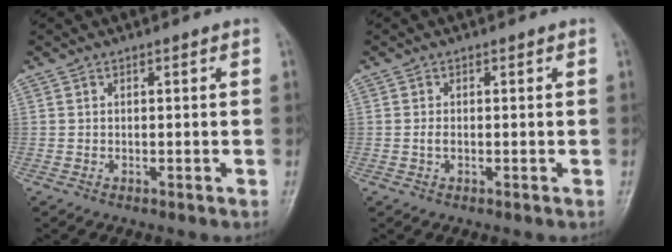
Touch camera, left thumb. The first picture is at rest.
{"total": 1.2, "force": [-0.1, 0.7, 0.9], "torque": [-0.016, -0.001, -0.004]}